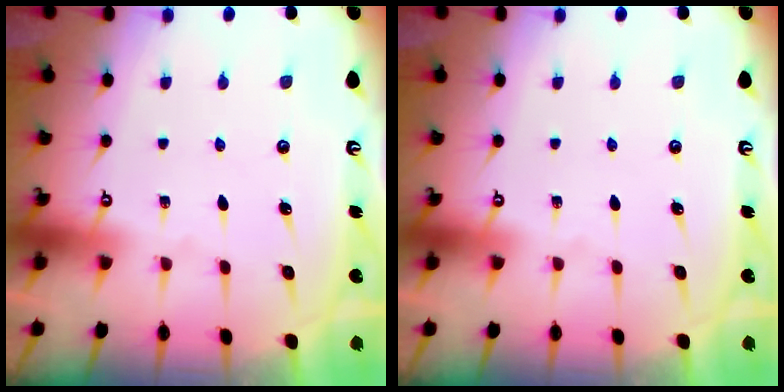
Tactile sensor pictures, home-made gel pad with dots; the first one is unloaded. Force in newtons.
{"total": 0.0}